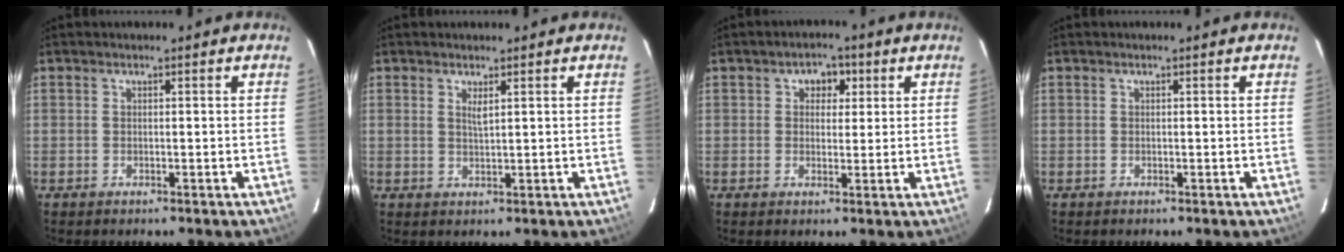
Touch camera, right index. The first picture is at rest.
{"total": 1.6, "force": [0.8, 0.3, 1.3], "torque": [-0.023, 0.000, 0.014]}
{"total": 3.7, "force": [1.2, 3.0, 1.7], "torque": [-0.017, 0.012, 0.017]}
{"total": 0.0}